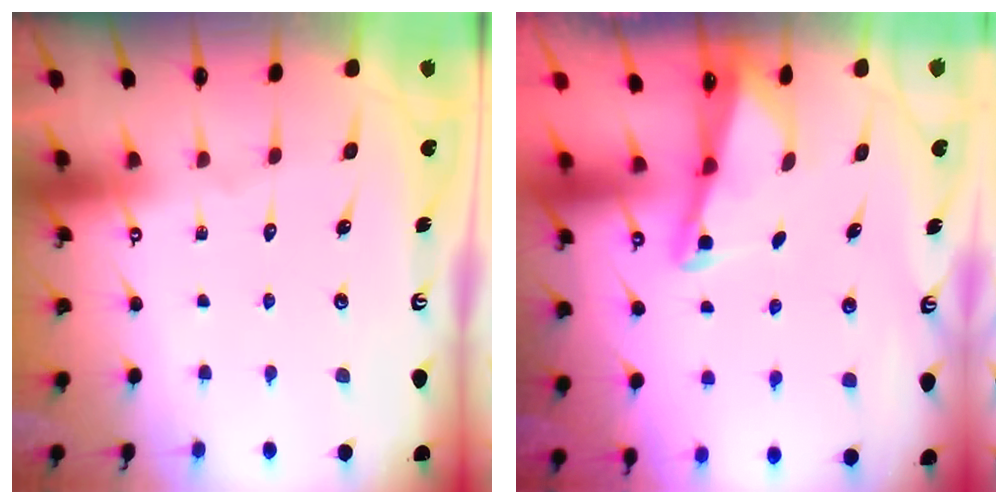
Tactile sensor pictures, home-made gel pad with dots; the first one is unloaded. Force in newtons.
{"total": 2.2, "press": 2.2, "slide": 0.3}